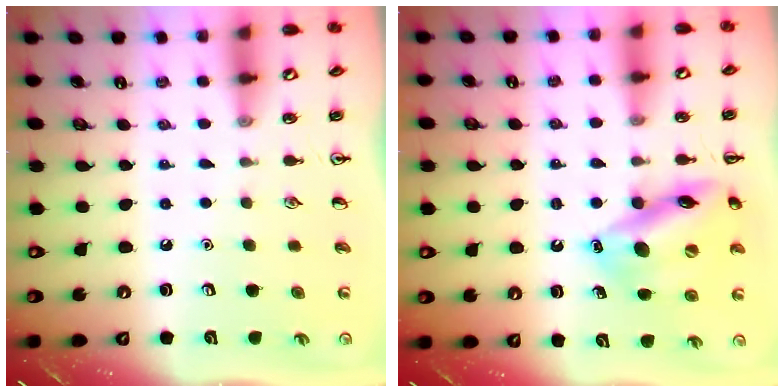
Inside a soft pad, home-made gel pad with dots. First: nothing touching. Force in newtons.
{"total": 15.1, "press": 14.9, "slide": 2.3}